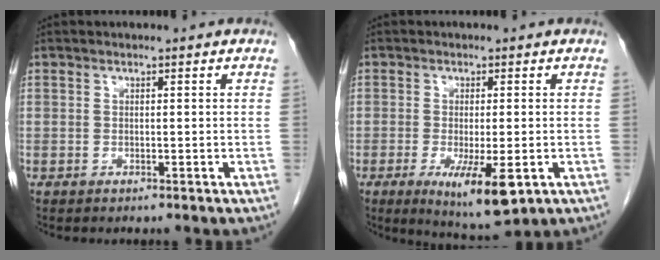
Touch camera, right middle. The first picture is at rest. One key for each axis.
{"total": 7.7, "fx": -2.8, "fy": 1.7, "fz": 7.0, "tx": -0.113, "ty": -0.021, "tz": -0.035}